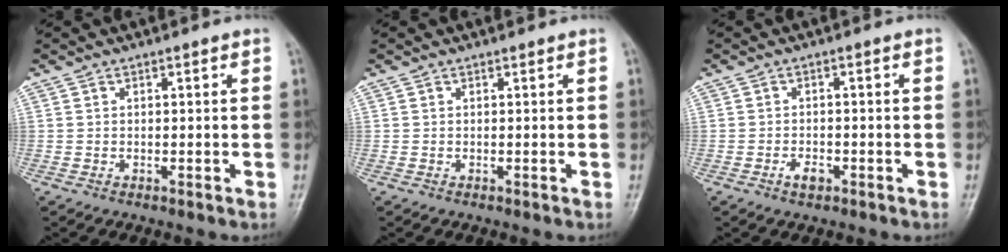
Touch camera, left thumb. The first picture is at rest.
{"total": 0.0}
{"total": 2.5, "force": [-1.6, 1.2, 1.5], "torque": [-0.026, 0.013, -0.028]}